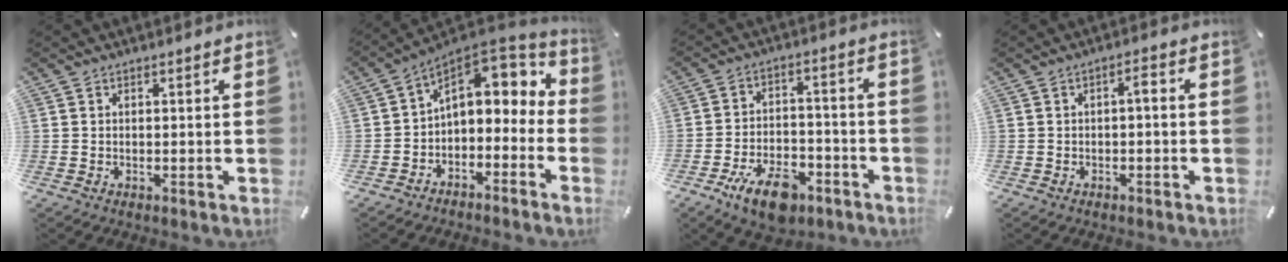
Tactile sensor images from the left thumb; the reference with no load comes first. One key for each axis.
{"total": 10.0, "fx": 2.9, "fy": 7.0, "fz": 6.5, "tx": -0.088, "ty": -0.020, "tz": 0.053}
{"total": 11.4, "fx": -6.6, "fy": 6.0, "fz": 7.1, "tx": -0.126, "ty": 0.041, "tz": -0.113}
{"total": 3.1, "fx": -1.0, "fy": 1.0, "fz": 2.7, "tx": -0.051, "ty": 0.014, "tz": -0.022}